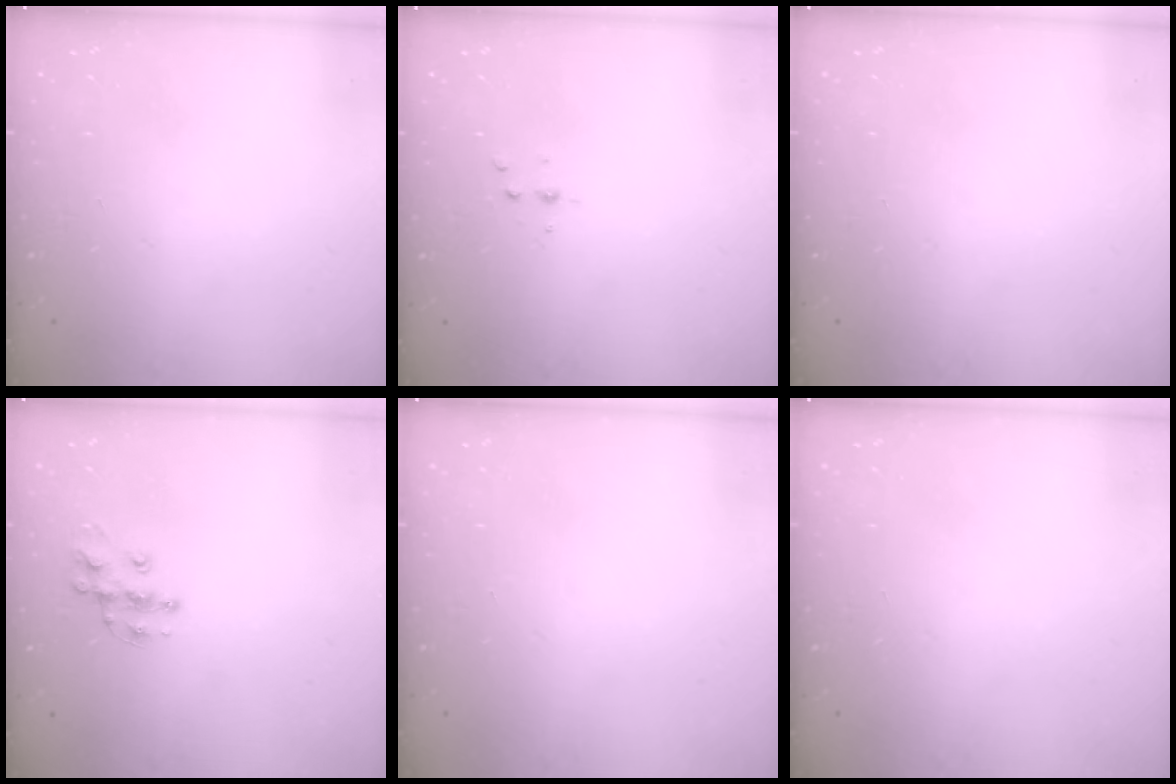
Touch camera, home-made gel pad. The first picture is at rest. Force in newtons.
{"total": 2.8, "press": 2.8, "slide": 0.4}
{"total": 0.0}
{"total": 9.8, "press": 9.8, "slide": 0.6}
{"total": 0.0}
{"total": 0.0}